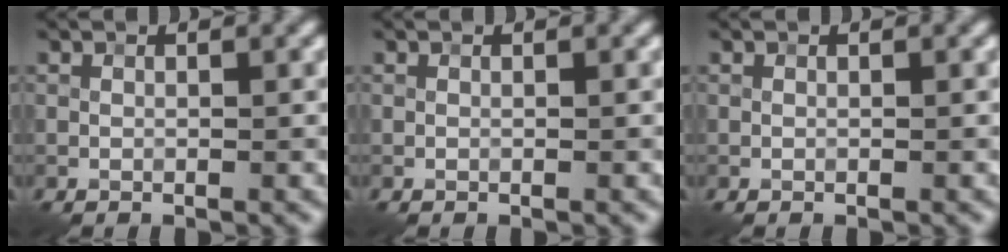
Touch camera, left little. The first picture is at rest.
{"total": 0.0}
{"total": 0.0}